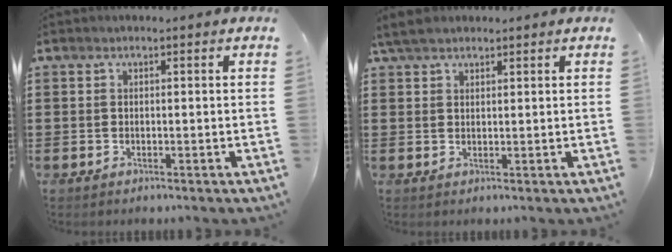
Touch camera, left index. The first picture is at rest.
{"total": 3.2, "force": [2.5, 1.3, 1.6], "torque": [-0.038, 0.005, 0.048]}